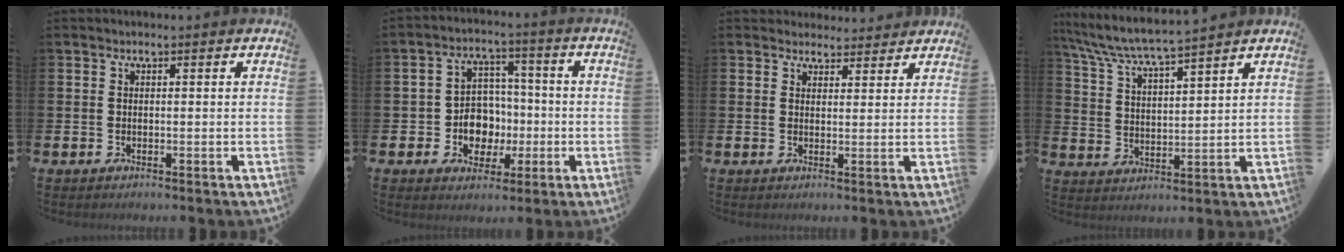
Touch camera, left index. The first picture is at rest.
{"total": 6.7, "force": [-1.0, 6.1, 2.6], "torque": [-0.046, 0.008, -0.021]}
{"total": 3.3, "force": [3.1, 1.2, -0.3], "torque": [0.012, -0.016, 0.054]}
{"total": 6.2, "force": [5.9, -0.1, 1.7], "torque": [-0.056, -0.040, 0.101]}